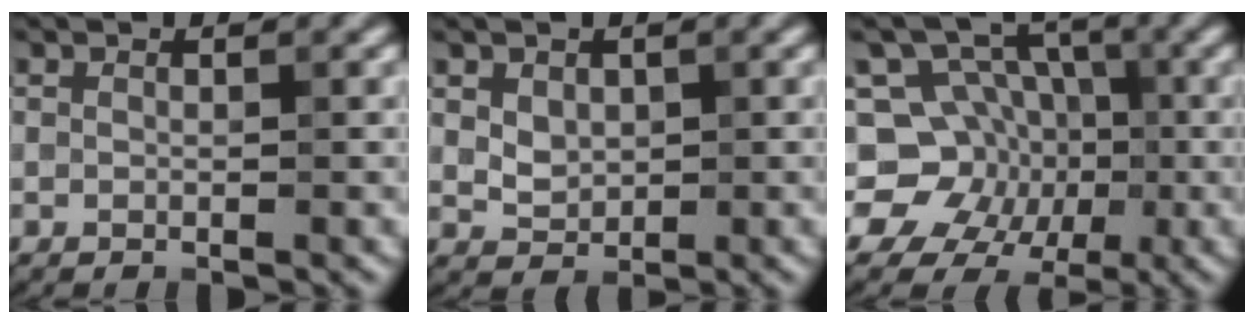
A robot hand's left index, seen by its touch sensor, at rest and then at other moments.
{"total": 1.9, "force": [0.5, 1.5, 1.1], "torque": [-0.021, -0.004, 0.015]}
{"total": 11.7, "force": [-2.6, 10.5, 4.3], "torque": [-0.081, 0.010, -0.072]}